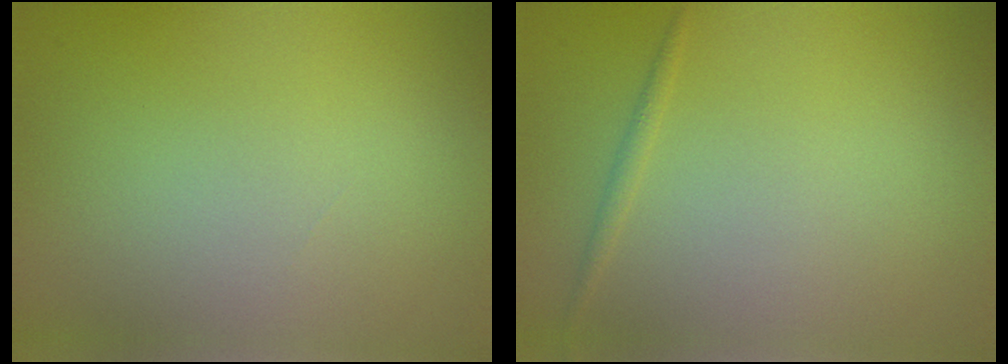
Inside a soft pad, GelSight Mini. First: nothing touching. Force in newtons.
{"total": 0.7, "press": 0.7, "slide": 0.0}